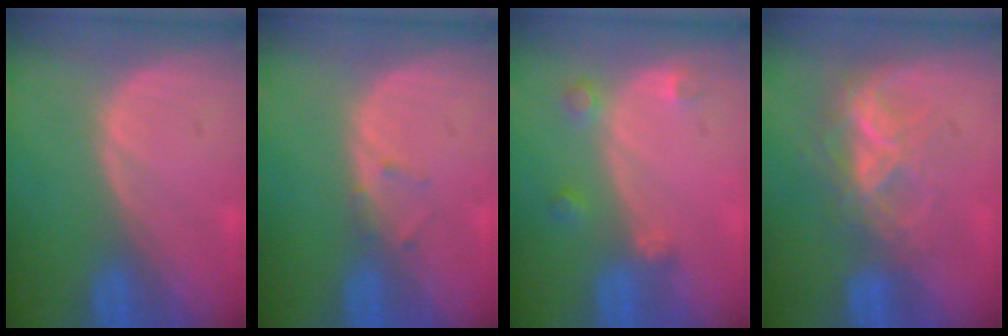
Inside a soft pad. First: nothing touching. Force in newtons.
{"total": 1.1, "press": 1.0, "slide": 0.2}
{"total": 2.6, "press": 2.5, "slide": 0.5}
{"total": 7.3, "press": 6.2, "slide": 3.9}